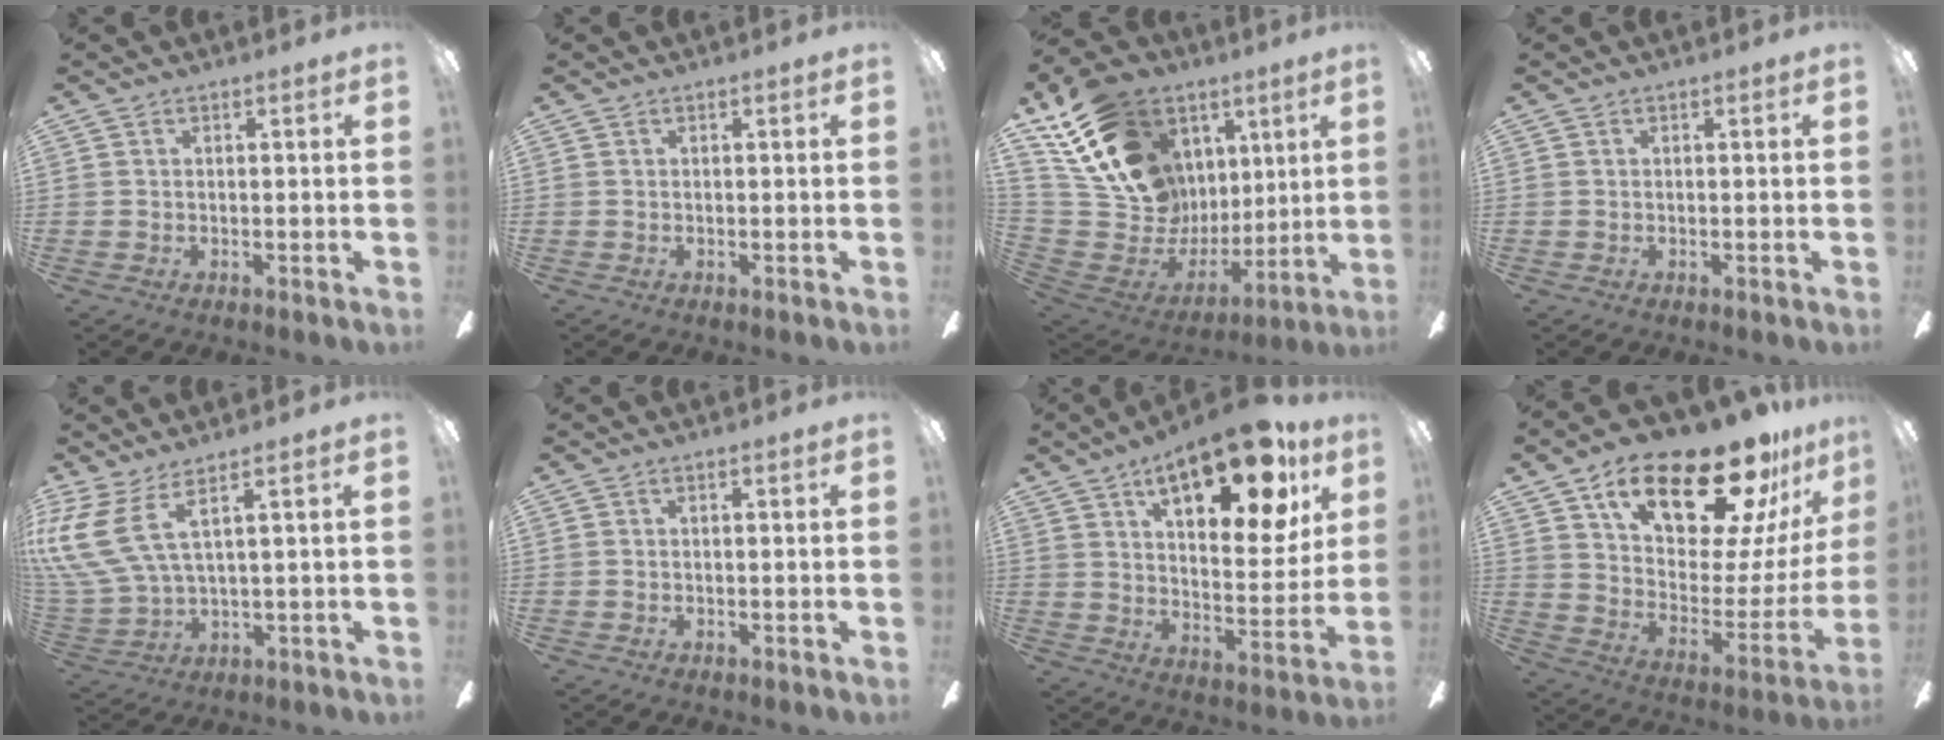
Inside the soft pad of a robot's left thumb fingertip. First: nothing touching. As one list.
[{"total": 0.0}, {"total": 23.9, "force": [11.6, 17.2, 11.8], "torque": [-0.224, -0.068, 0.245]}, {"total": 0.0}, {"total": 13.4, "force": [6.3, 5.6, 10.4], "torque": [-0.241, -0.031, 0.117]}, {"total": 0.0}, {"total": 21.1, "force": [12.6, 8.7, 14.6], "torque": [-0.204, -0.060, 0.199]}, {"total": 25.6, "force": [18.2, 9.4, 15.5], "torque": [-0.239, -0.116, 0.310]}]